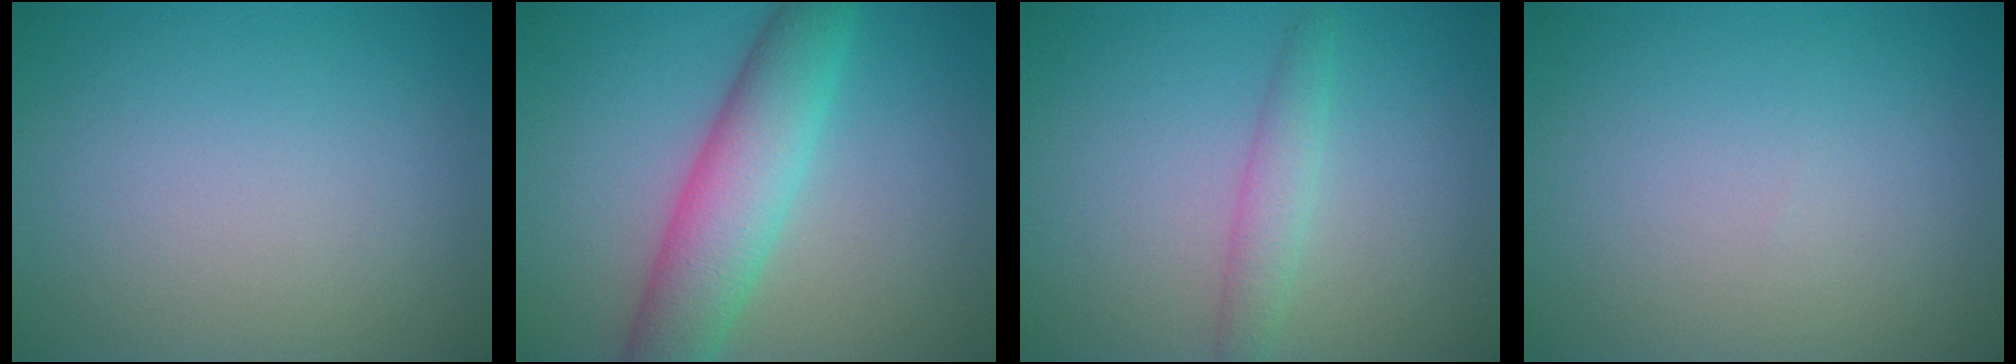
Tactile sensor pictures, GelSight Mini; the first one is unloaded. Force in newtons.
{"total": 6.4, "press": 6.4, "slide": 0.2}
{"total": 2.0, "press": 2.0, "slide": 0.0}
{"total": 0.0}